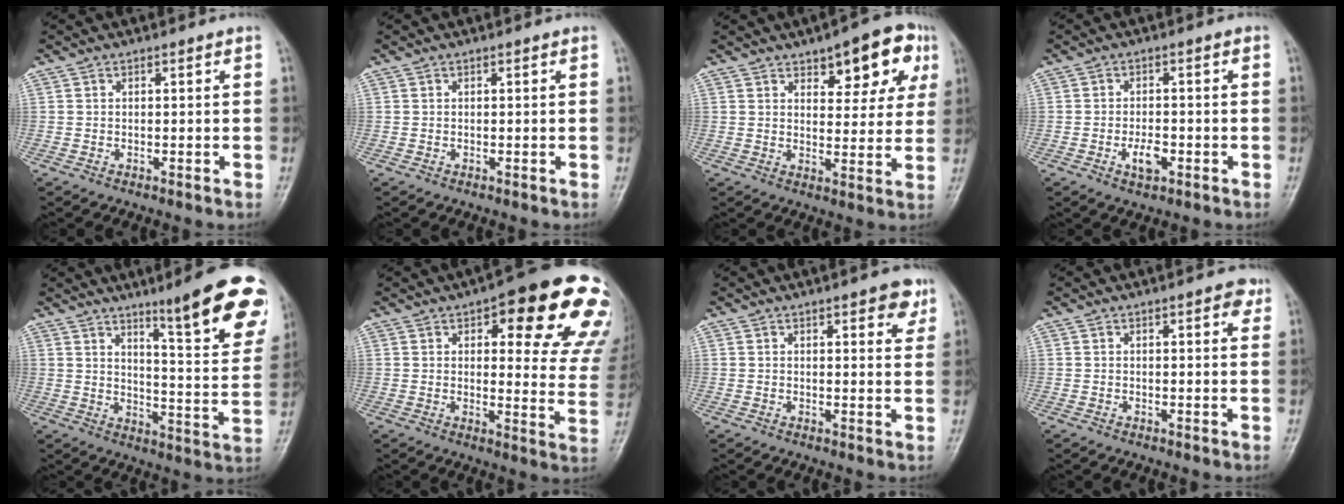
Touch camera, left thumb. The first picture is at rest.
{"total": 0.0}
{"total": 11.5, "force": [5.9, 5.2, 8.3], "torque": [-0.064, -0.013, 0.074]}
{"total": 3.9, "force": [-1.5, 2.0, 3.0], "torque": [-0.050, 0.006, -0.024]}
{"total": 18.2, "force": [11.1, 2.9, 14.2], "torque": [-0.144, -0.066, 0.154]}
{"total": 21.8, "force": [10.8, 7.6, 17.3], "torque": [-0.165, -0.031, 0.127]}
{"total": 5.2, "force": [3.1, 1.9, 3.8], "torque": [-0.028, -0.012, 0.033]}
{"total": 2.7, "force": [1.4, 0.9, 2.0], "torque": [-0.018, -0.002, 0.014]}